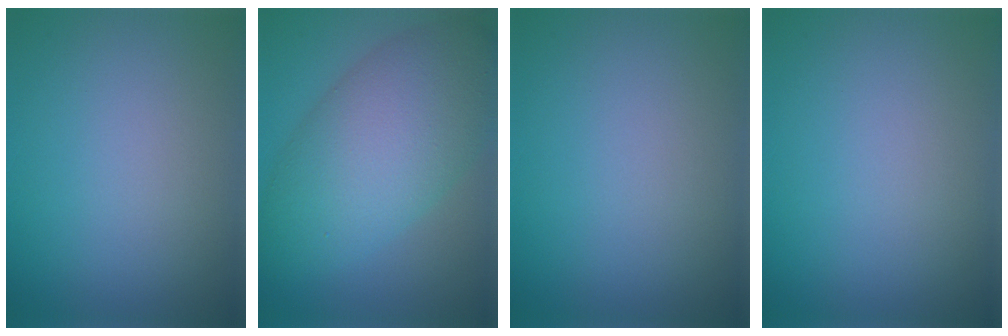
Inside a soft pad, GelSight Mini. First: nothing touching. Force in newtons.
{"total": 9.6, "press": 9.6, "slide": 0.1}
{"total": 0.0}
{"total": 0.0}